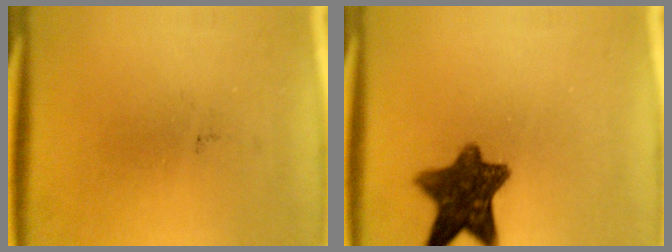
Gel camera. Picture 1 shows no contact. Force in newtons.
{"total": 9.9}